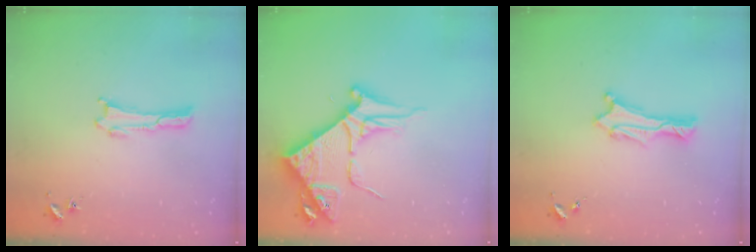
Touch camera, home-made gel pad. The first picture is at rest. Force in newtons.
{"total": 9.4, "press": 9.3, "slide": 1.1}
{"total": 0.9, "press": 0.8, "slide": 0.1}